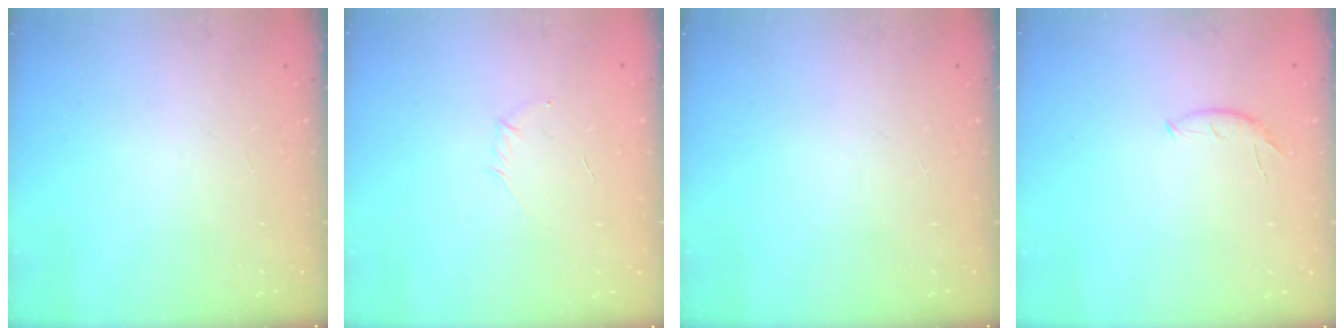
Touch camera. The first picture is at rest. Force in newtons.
{"total": 2.8, "press": 2.7, "slide": 0.7}
{"total": 0.0}
{"total": 6.7, "press": 6.6, "slide": 1.0}